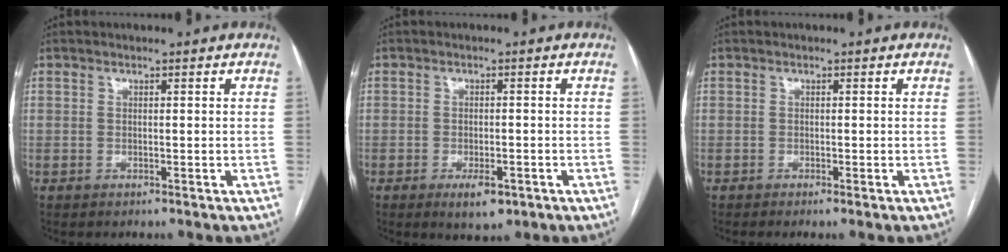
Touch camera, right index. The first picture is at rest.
{"total": 4.1, "force": [-2.2, 1.7, 3.0], "torque": [-0.047, -0.002, -0.025]}
{"total": 0.7, "force": [-0.4, -0.1, 0.5], "torque": [-0.011, -0.001, -0.007]}